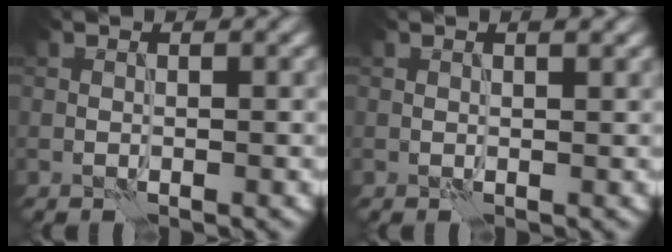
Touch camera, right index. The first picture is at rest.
{"total": 0.9, "force": [0.6, 0.1, 0.6], "torque": [-0.011, -0.001, 0.007]}